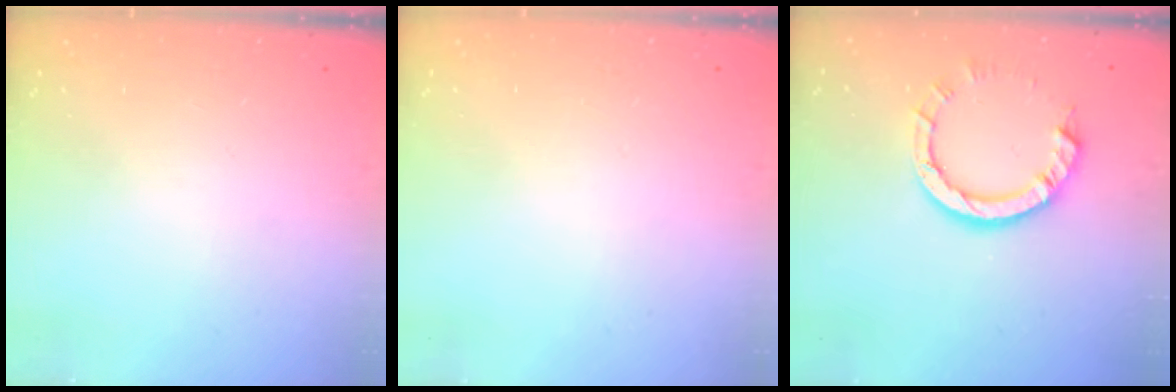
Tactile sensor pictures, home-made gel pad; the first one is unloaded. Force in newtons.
{"total": 2.7, "press": 2.7, "slide": 0.2}
{"total": 9.3, "press": 9.3, "slide": 1.0}